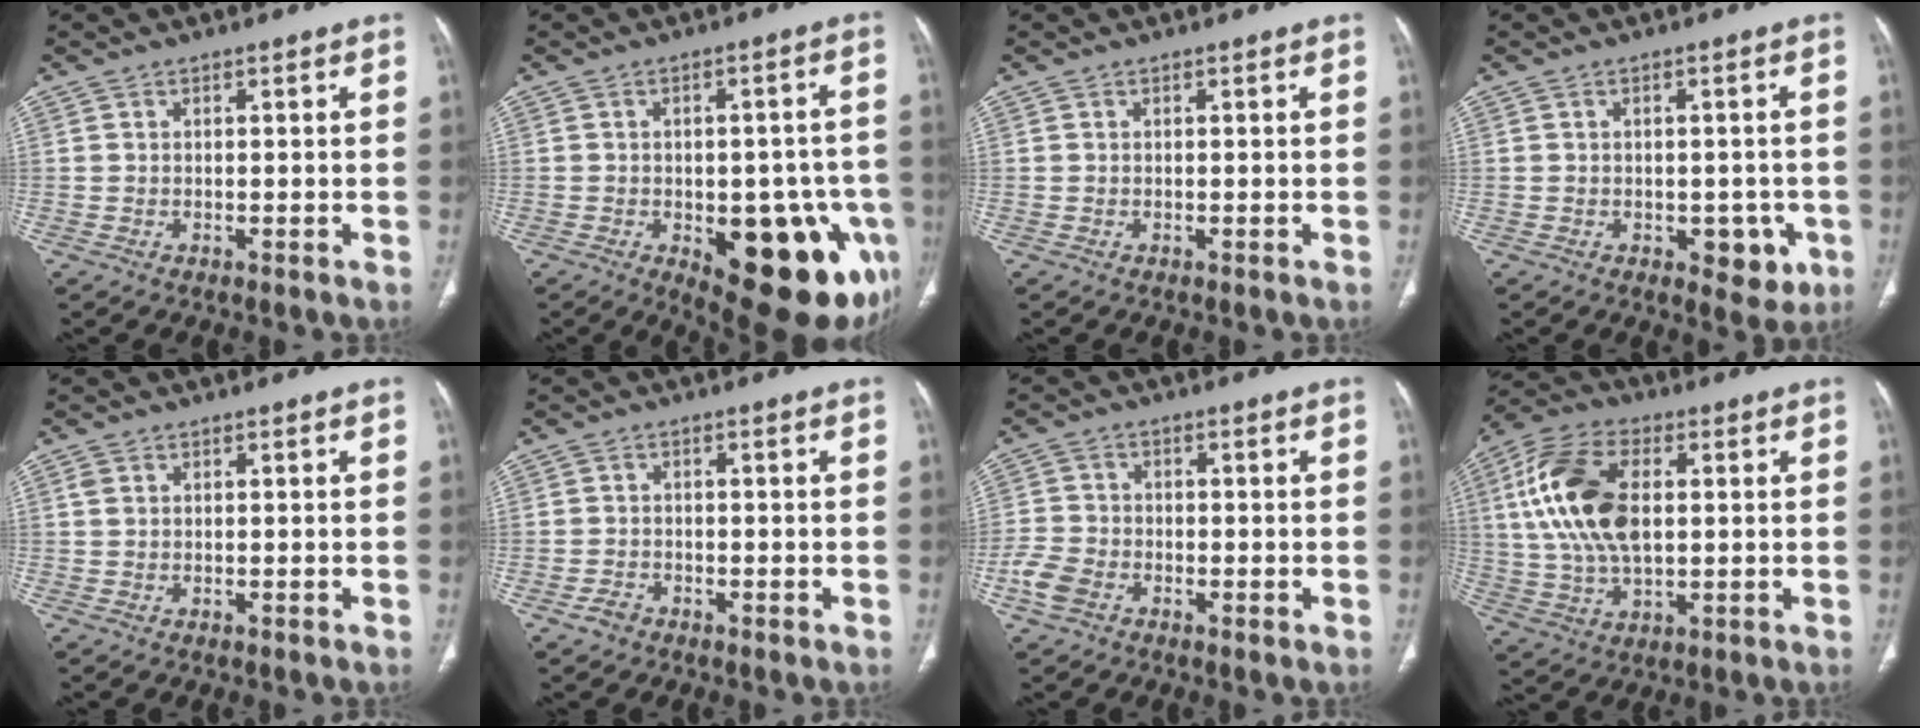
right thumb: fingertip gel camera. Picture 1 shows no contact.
{"total": 20.8, "force": [-7.4, 9.4, 17.1], "torque": [-0.154, 0.014, -0.075]}
{"total": 0.0}
{"total": 5.8, "force": [-2.0, 3.5, 4.2], "torque": [-0.019, 0.003, -0.017]}
{"total": 1.0, "force": [0.4, 0.7, 0.6], "torque": [-0.017, 0.007, 0.011]}
{"total": 1.9, "force": [-1.3, 1.3, 0.6], "torque": [-0.011, 0.008, -0.022]}
{"total": 5.0, "force": [-2.4, 3.4, 2.8], "torque": [-0.063, 0.007, -0.052]}
{"total": 17.3, "force": [2.8, 9.7, 14.1], "torque": [-0.286, 0.010, 0.053]}